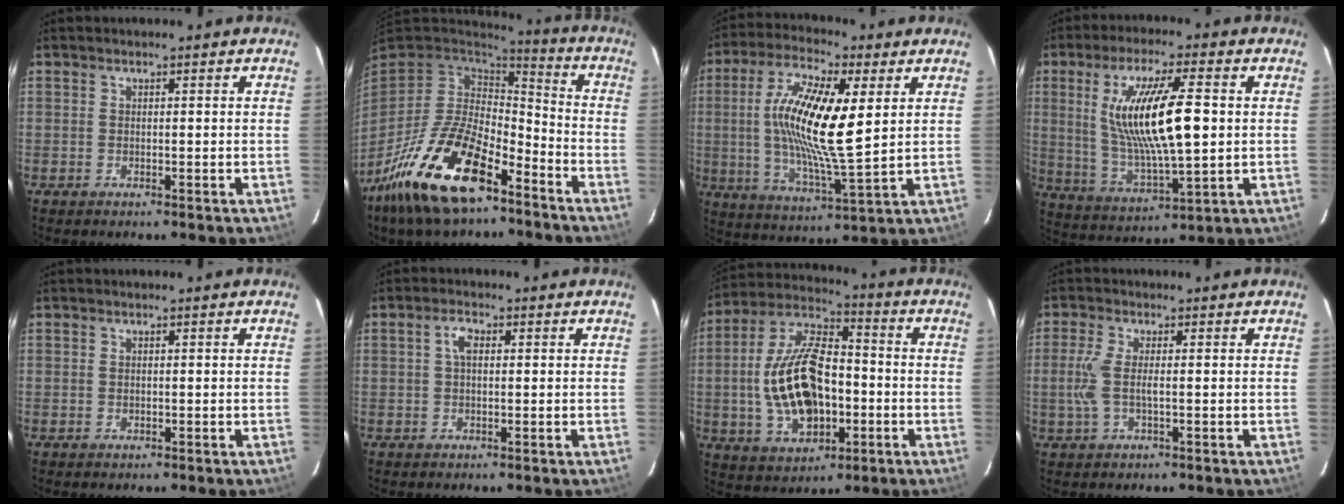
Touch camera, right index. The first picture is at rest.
{"total": 20.8, "force": [-12.6, 8.6, 14.2], "torque": [-0.288, -0.024, -0.227]}
{"total": 17.3, "force": [3.1, 4.3, 16.4], "torque": [-0.310, 0.003, 0.052]}
{"total": 16.7, "force": [2.3, 3.8, 16.1], "torque": [-0.302, -0.008, 0.057]}
{"total": 0.6, "force": [0.1, 0.5, 0.4], "torque": [-0.006, 0.001, 0.003]}
{"total": 2.7, "force": [0.5, 1.4, 2.2], "torque": [-0.045, 0.009, 0.009]}
{"total": 18.5, "force": [-2.8, 10.1, 15.3], "torque": [-0.320, 0.011, -0.038]}
{"total": 5.1, "force": [-0.3, 1.4, 4.9], "torque": [-0.110, 0.000, -0.005]}